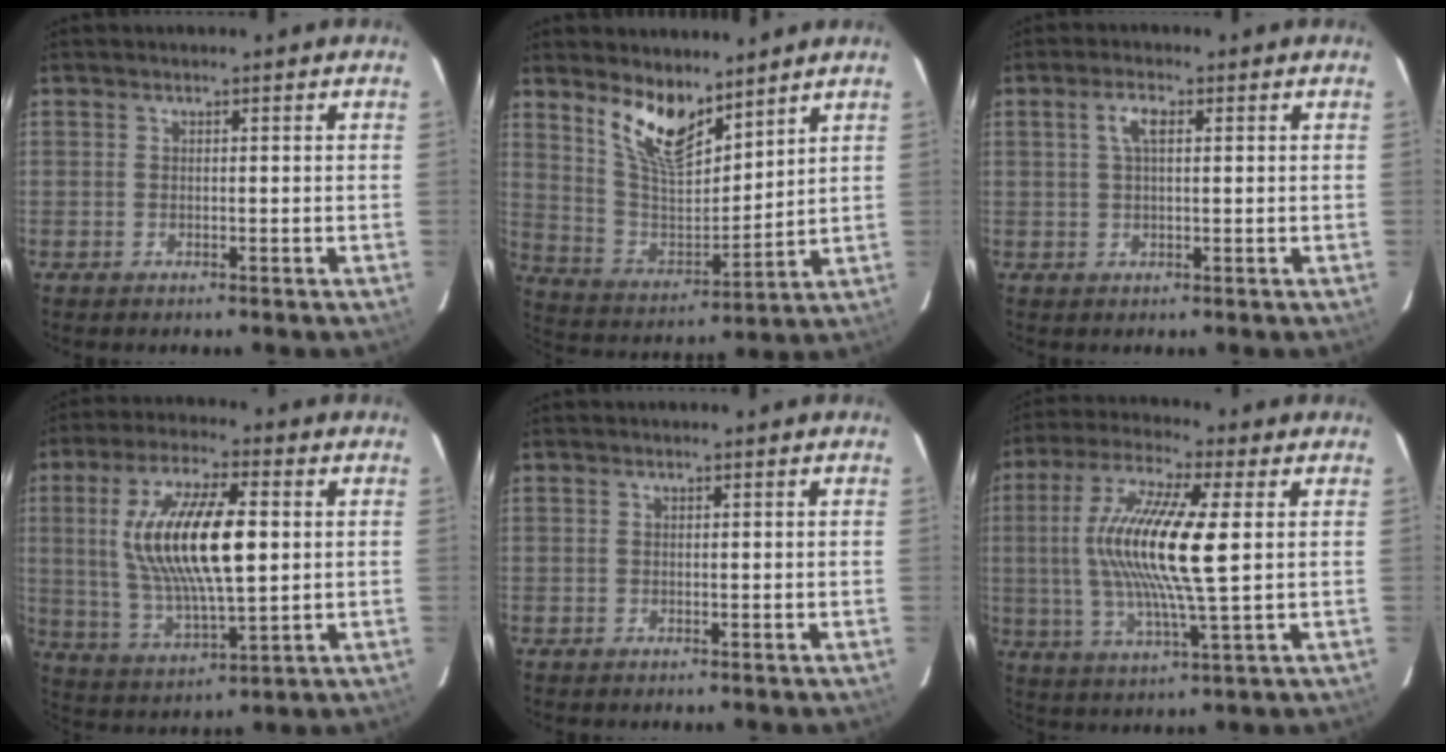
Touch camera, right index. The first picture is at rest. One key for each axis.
{"total": 12.2, "fx": 8.8, "fy": 4.5, "fz": 7.3, "tx": -0.141, "ty": -0.005, "tz": 0.176}
{"total": 3.2, "fx": 0.9, "fy": 1.2, "fz": 2.8, "tx": -0.056, "ty": 0.009, "tz": 0.017}
{"total": 17.7, "fx": 2.7, "fy": 5.7, "fz": 16.5, "tx": -0.316, "ty": 0.004, "tz": 0.058}
{"total": 0.0}
{"total": 16.3, "fx": 1.9, "fy": 2.4, "fz": 16.0, "tx": -0.304, "ty": 0.002, "tz": 0.031}